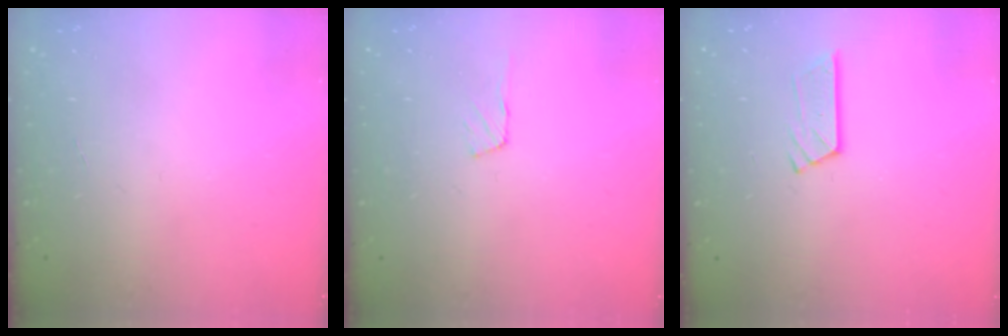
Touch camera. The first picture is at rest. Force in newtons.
{"total": 3.6, "press": 3.6, "slide": 0.5}
{"total": 5.2, "press": 5.2, "slide": 0.3}